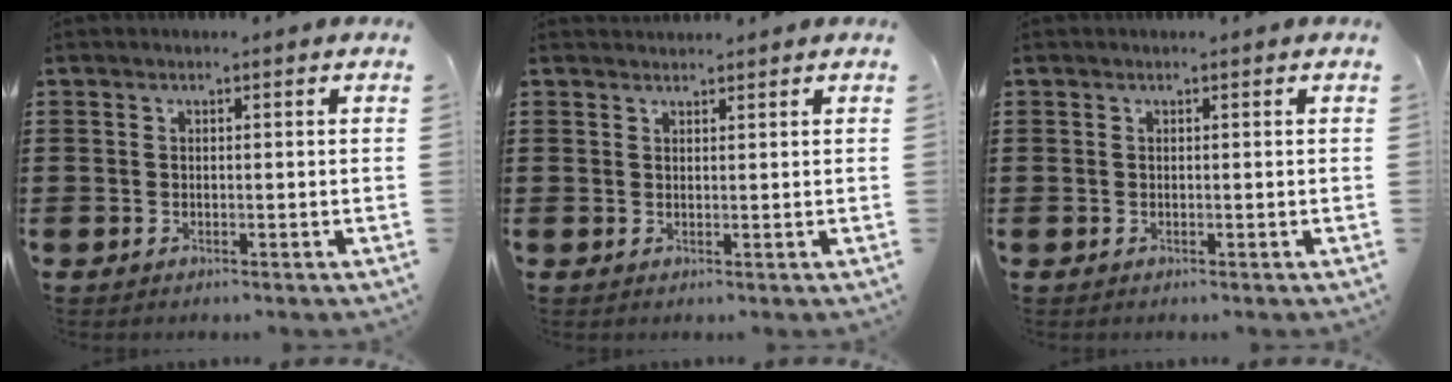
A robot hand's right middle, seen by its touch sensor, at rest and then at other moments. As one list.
[{"total": 1.2, "force": [1.2, 0.3, -0.1], "torque": [-0.001, 0.002, 0.023]}, {"total": 0.0}]